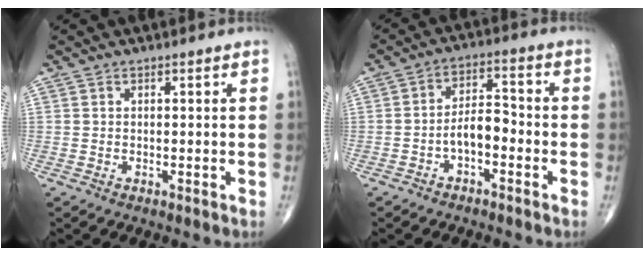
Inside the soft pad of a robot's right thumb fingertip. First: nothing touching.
{"total": 5.9, "force": [-2.3, 3.0, 4.6], "torque": [-0.069, 0.035, -0.045]}